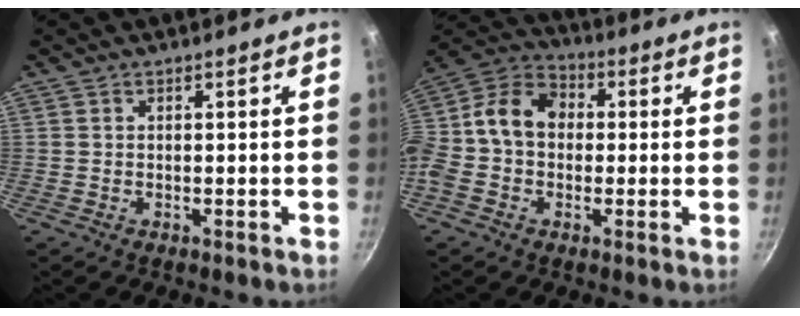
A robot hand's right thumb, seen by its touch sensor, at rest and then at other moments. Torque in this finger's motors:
{"motor_torque": [2.37, 2.64, 2.48, -0.30, 0.78]}